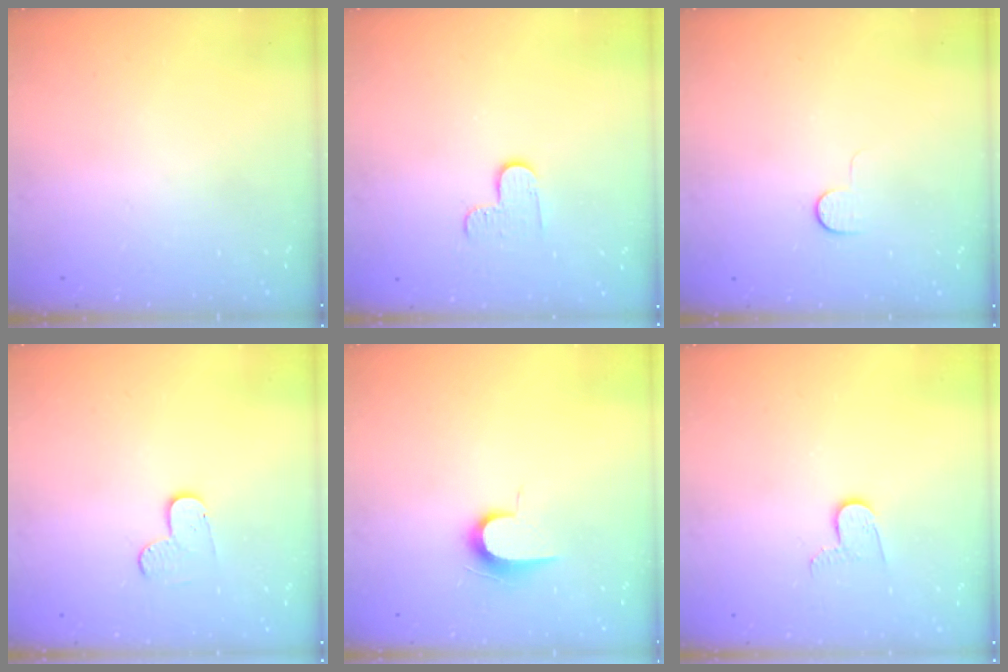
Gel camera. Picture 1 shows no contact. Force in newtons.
{"total": 5.4, "press": 5.4, "slide": 0.5}
{"total": 5.0, "press": 5.0, "slide": 0.5}
{"total": 4.0, "press": 4.0, "slide": 0.2}
{"total": 7.2, "press": 7.1, "slide": 0.7}
{"total": 5.9, "press": 5.8, "slide": 0.5}